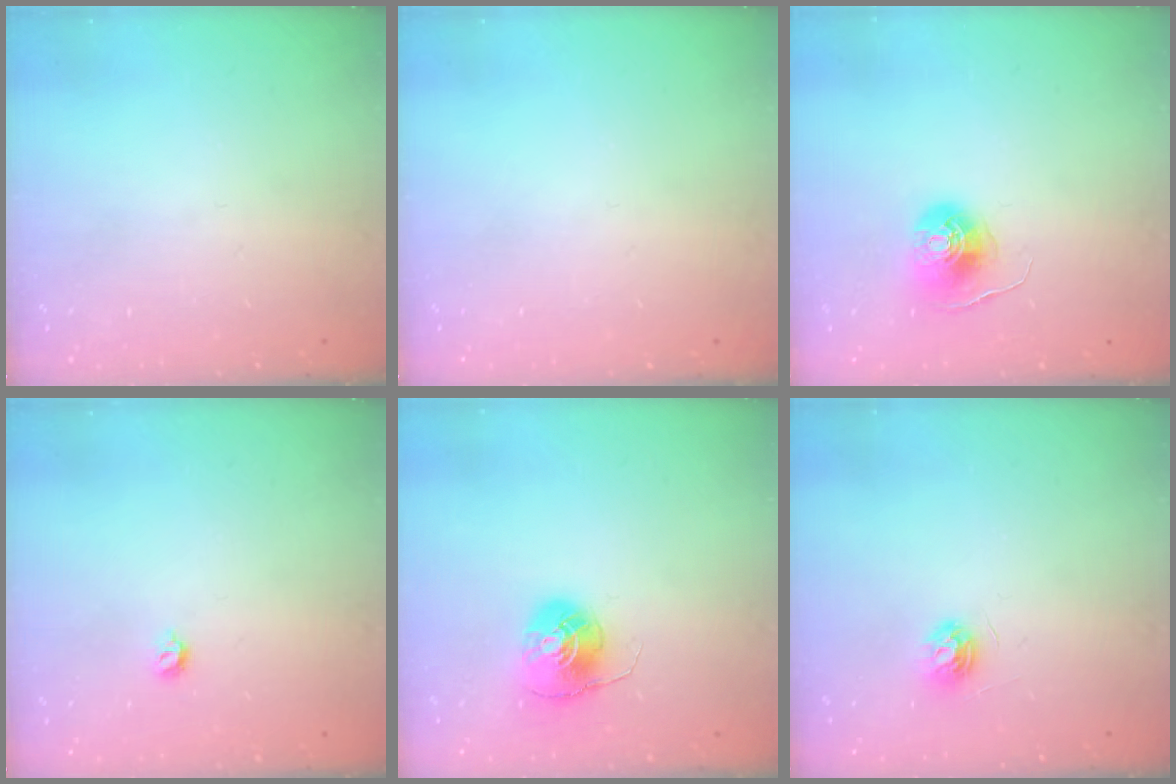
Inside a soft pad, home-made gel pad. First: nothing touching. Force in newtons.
{"total": 0.0}
{"total": 7.7, "press": 7.7, "slide": 0.4}
{"total": 4.6, "press": 4.5, "slide": 0.9}
{"total": 7.7, "press": 7.7, "slide": 0.2}
{"total": 5.3, "press": 5.3, "slide": 0.6}